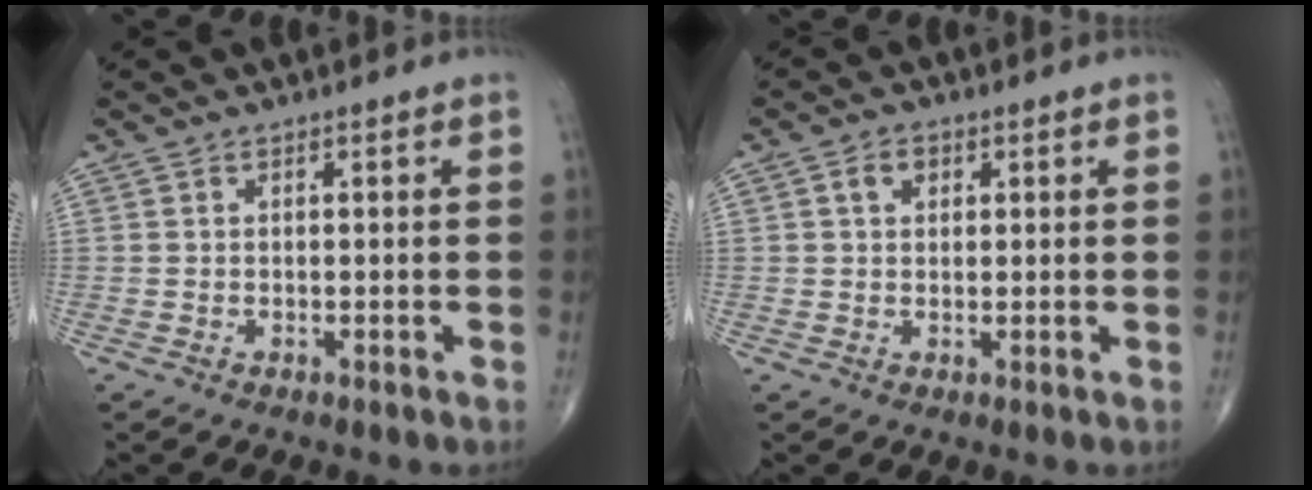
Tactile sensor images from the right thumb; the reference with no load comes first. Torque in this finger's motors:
{"motor_torque": [0.53, 0.62, 0.38, 0.20, -0.01]}